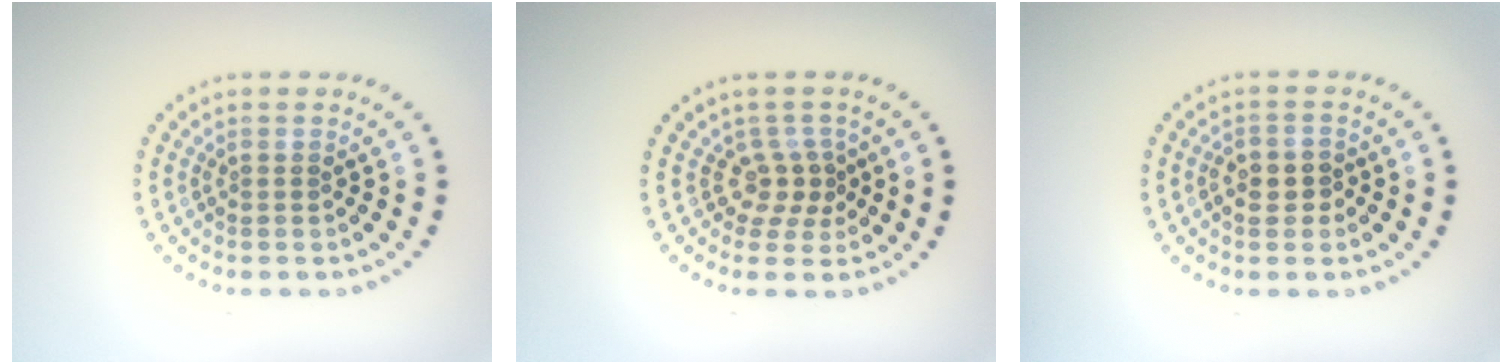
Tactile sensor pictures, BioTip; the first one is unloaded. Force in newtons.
{"total": 2.3, "press": 1.6, "slide": 1.7}
{"total": 1.8, "press": 1.7, "slide": 0.5}